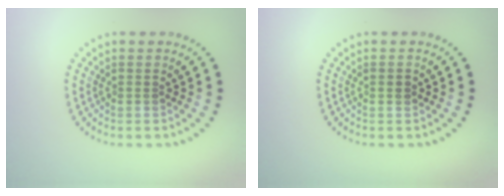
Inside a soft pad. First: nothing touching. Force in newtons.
{"total": 1.0, "press": 1.0, "slide": 0.1}